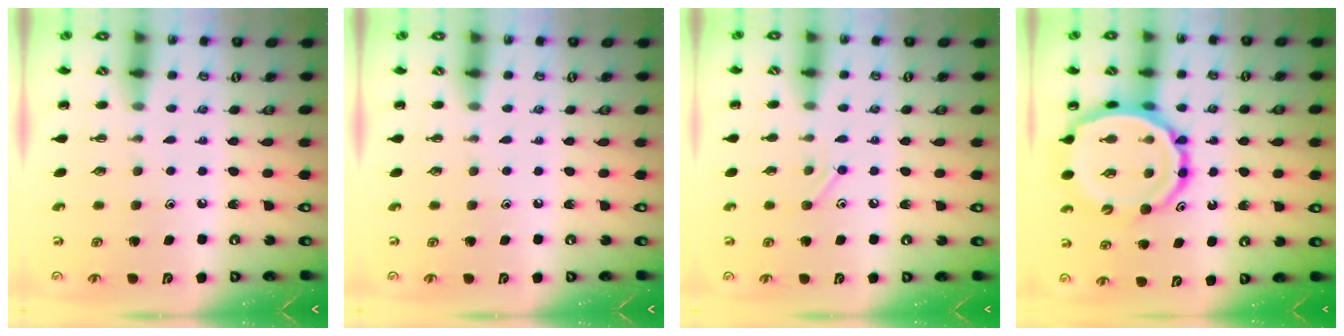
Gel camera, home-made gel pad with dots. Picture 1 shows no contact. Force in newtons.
{"total": 0.0}
{"total": 6.7, "press": 6.5, "slide": 1.6}
{"total": 15.9, "press": 15.4, "slide": 3.9}